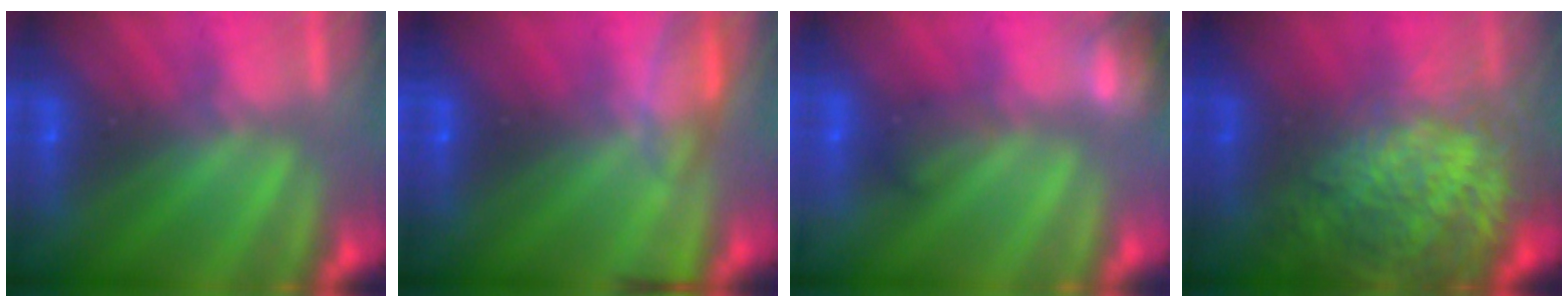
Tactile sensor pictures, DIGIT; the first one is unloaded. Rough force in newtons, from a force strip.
{"total": 5.0}
{"total": 2.7}
{"total": 10.7}